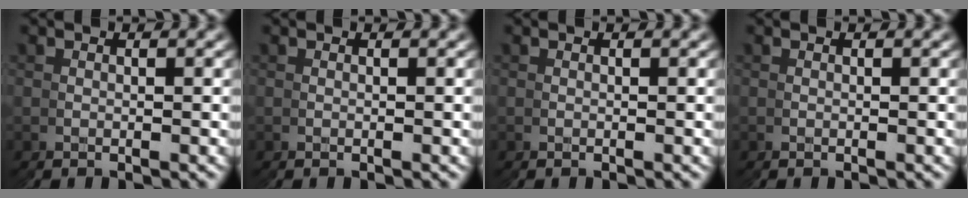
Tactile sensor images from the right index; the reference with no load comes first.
{"total": 0.0}
{"total": 0.0}
{"total": 0.0}